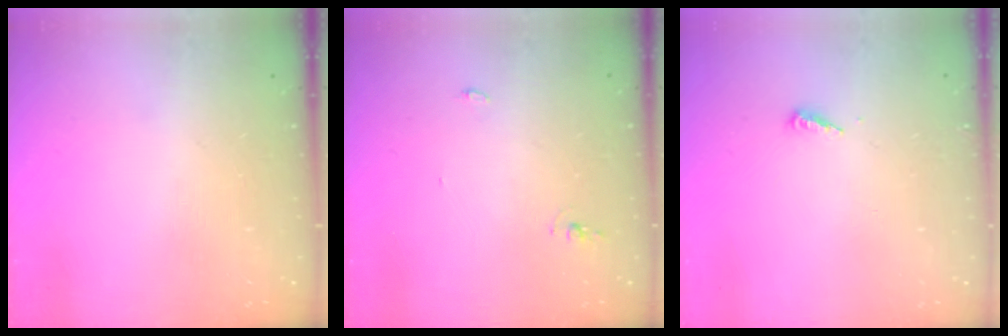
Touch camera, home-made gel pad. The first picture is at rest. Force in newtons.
{"total": 7.7, "press": 4.4, "slide": 6.4}
{"total": 3.1, "press": 3.1, "slide": 0.2}